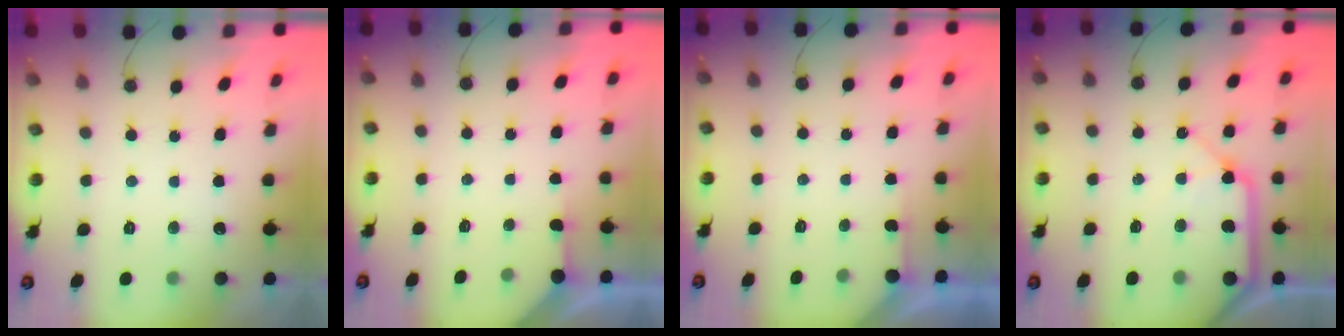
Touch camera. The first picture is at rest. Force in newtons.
{"total": 2.7, "press": 2.7, "slide": 0.4}
{"total": 2.7, "press": 2.7, "slide": 0.3}
{"total": 13.2, "press": 13.1, "slide": 1.6}